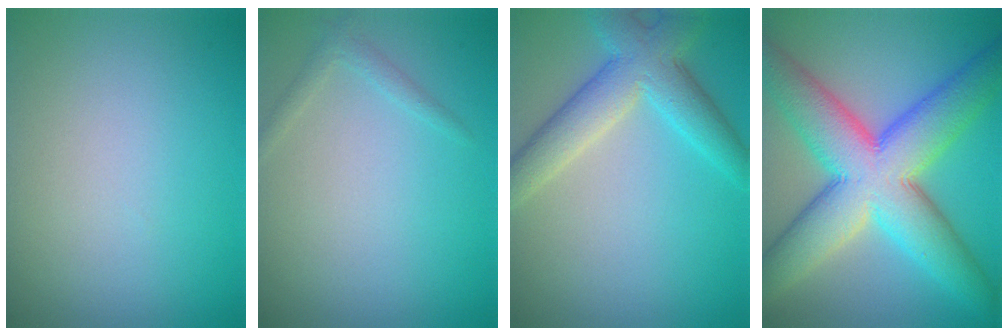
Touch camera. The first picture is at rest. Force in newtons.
{"total": 1.1, "press": 1.1, "slide": 0.1}
{"total": 5.4, "press": 5.4, "slide": 0.2}
{"total": 12.2, "press": 12.2, "slide": 0.2}